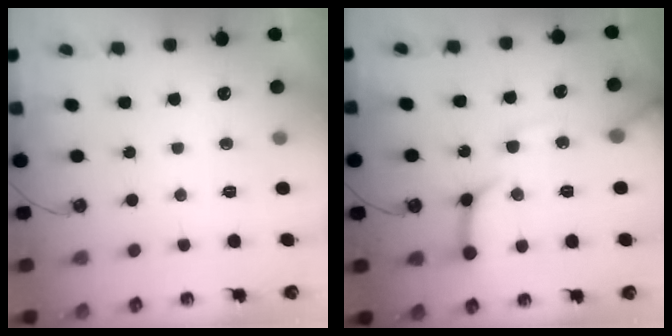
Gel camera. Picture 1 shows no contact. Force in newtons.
{"total": 13.6, "press": 13.5, "slide": 1.3}